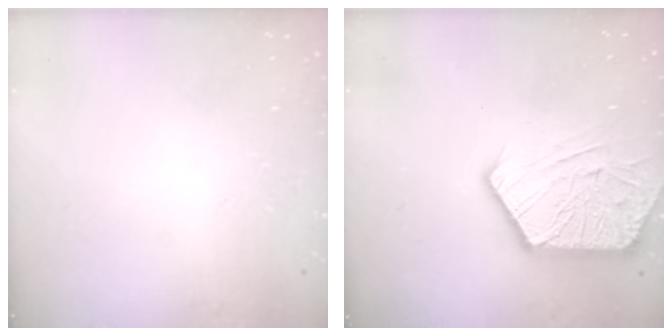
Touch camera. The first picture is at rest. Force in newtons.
{"total": 14.0, "press": 13.9, "slide": 1.4}